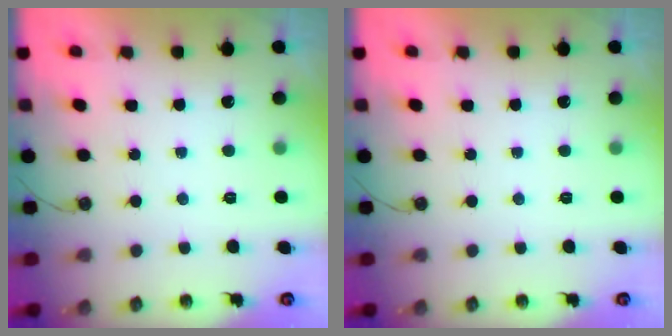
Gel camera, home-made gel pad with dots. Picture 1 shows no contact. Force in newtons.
{"total": 0.0}